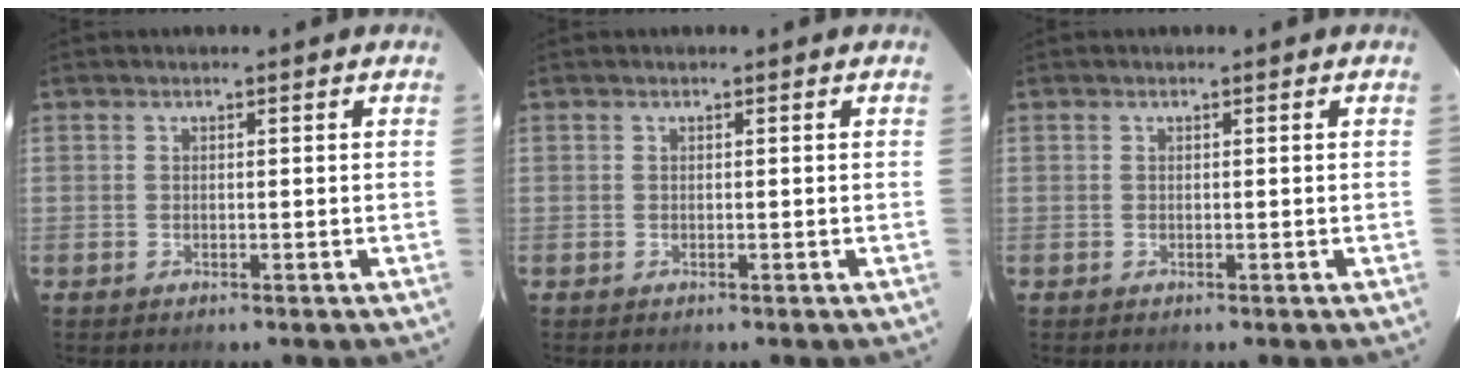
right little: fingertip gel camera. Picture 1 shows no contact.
{"total": 0.0}
{"total": 0.0}